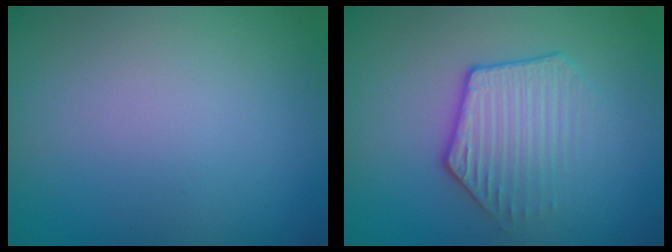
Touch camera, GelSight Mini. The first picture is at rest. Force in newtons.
{"total": 3.6, "press": 3.1, "slide": 1.8}